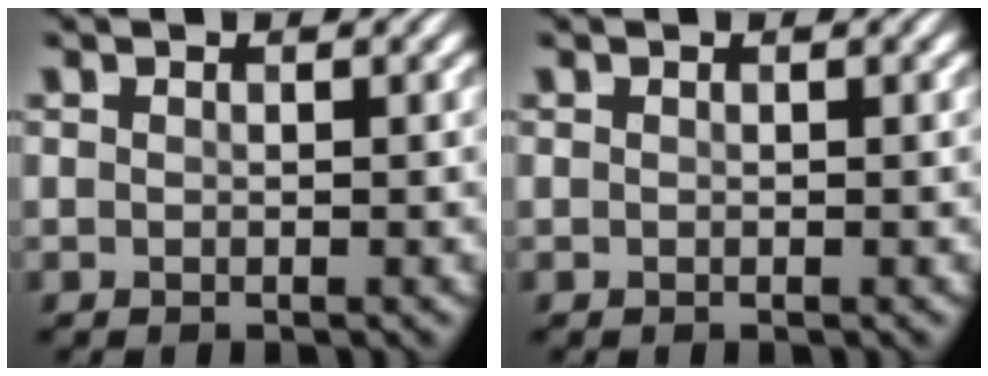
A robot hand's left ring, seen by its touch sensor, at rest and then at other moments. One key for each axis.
{"total": 0.0}